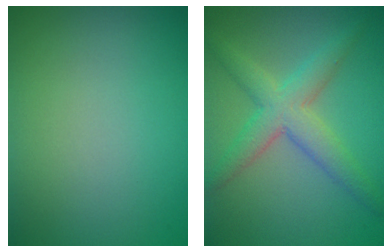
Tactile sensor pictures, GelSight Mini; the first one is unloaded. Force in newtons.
{"total": 4.5, "press": 4.5, "slide": 0.1}